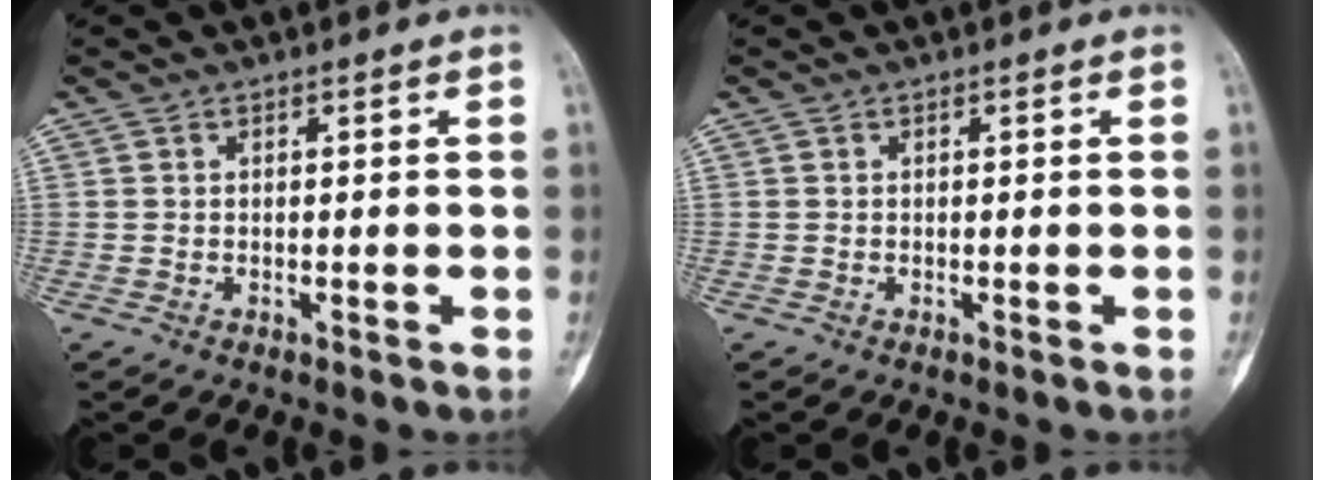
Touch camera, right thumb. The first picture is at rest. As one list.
[{"total": 0.0}]